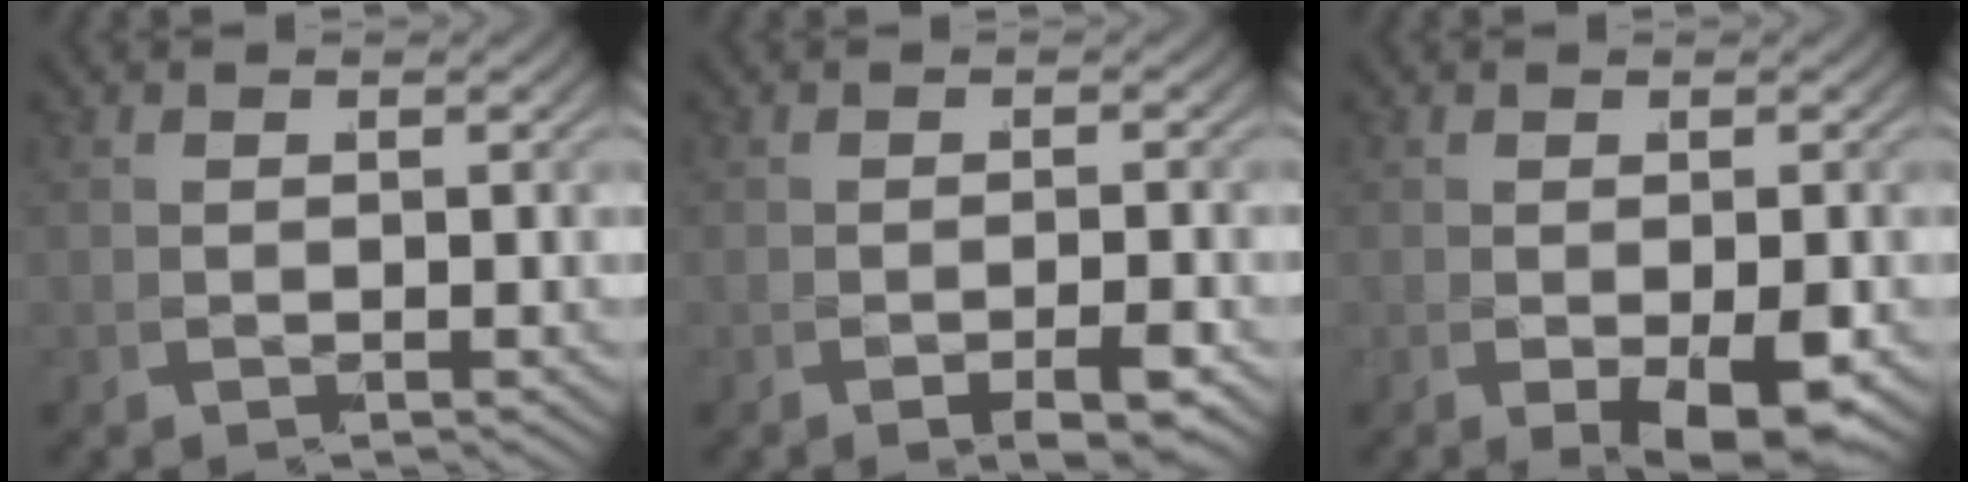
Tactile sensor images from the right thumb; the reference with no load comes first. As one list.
[{"total": 2.0, "force": [-1.3, -0.7, 1.3], "torque": [-0.028, 0.000, -0.019]}, {"total": 3.7, "force": [-1.5, 0.8, 3.3], "torque": [-0.062, -0.014, -0.014]}]